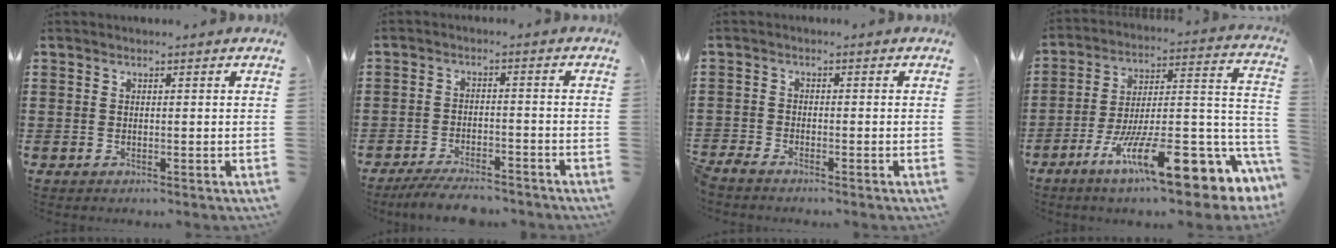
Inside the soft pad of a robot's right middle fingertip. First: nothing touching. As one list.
[{"total": 4.8, "force": [-4.4, 0.7, 1.8], "torque": [-0.035, -0.003, -0.086]}, {"total": 1.8, "force": [-1.7, 0.1, 0.4], "torque": [-0.024, -0.004, -0.040]}, {"total": 16.8, "force": [-8.7, 4.9, 13.4], "torque": [-0.203, 0.000, -0.139]}]